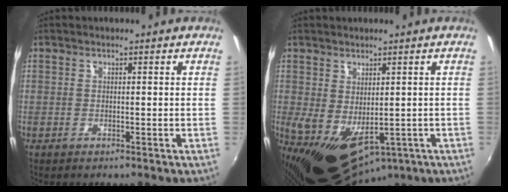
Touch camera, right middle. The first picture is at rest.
{"total": 9.3, "force": [-1.5, 5.6, 7.3], "torque": [-0.127, -0.038, -0.009]}